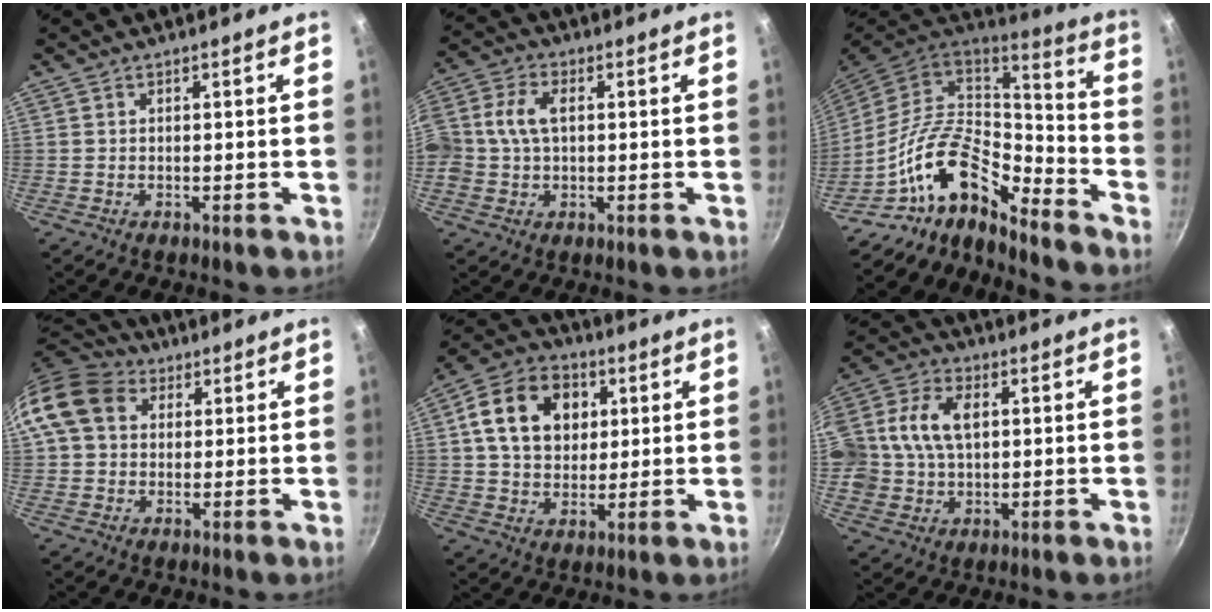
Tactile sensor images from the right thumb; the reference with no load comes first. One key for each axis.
{"total": 8.3, "fx": 0.7, "fy": 5.7, "fz": 6.0, "tx": -0.116, "ty": 0.021, "tz": 0.003}
{"total": 16.9, "fx": -10.2, "fy": 8.0, "fz": 10.9, "tx": -0.161, "ty": 0.072, "tz": -0.204}
{"total": 12.5, "fx": 3.4, "fy": 9.8, "fz": 6.9, "tx": -0.116, "ty": 0.020, "tz": 0.046}
{"total": 14.8, "fx": 3.8, "fy": 11.3, "fz": 8.8, "tx": -0.129, "ty": 0.008, "tz": 0.056}
{"total": 11.9, "fx": 1.9, "fy": 8.5, "fz": 8.1, "tx": -0.142, "ty": 0.008, "tz": 0.023}